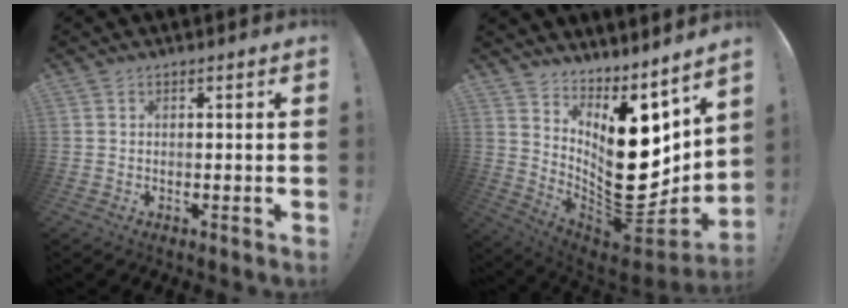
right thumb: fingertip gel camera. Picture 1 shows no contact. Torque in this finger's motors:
{"motor_torque": [-0.30, 1.62, 1.34, 1.31, 0.18]}